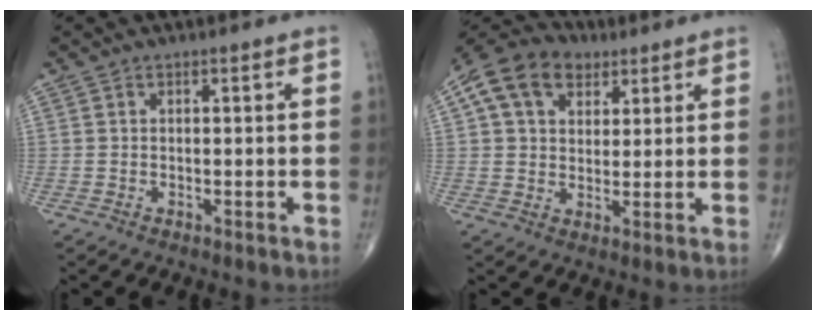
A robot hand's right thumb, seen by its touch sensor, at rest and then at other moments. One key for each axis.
{"total": 13.3, "fx": 5.8, "fy": 9.0, "fz": 7.9, "tx": -0.123, "ty": 0.008, "tz": 0.096}